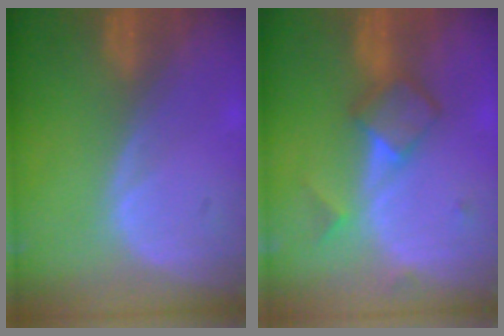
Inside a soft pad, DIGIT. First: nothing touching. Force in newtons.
{"total": 5.0, "press": 5.0, "slide": 0.5}